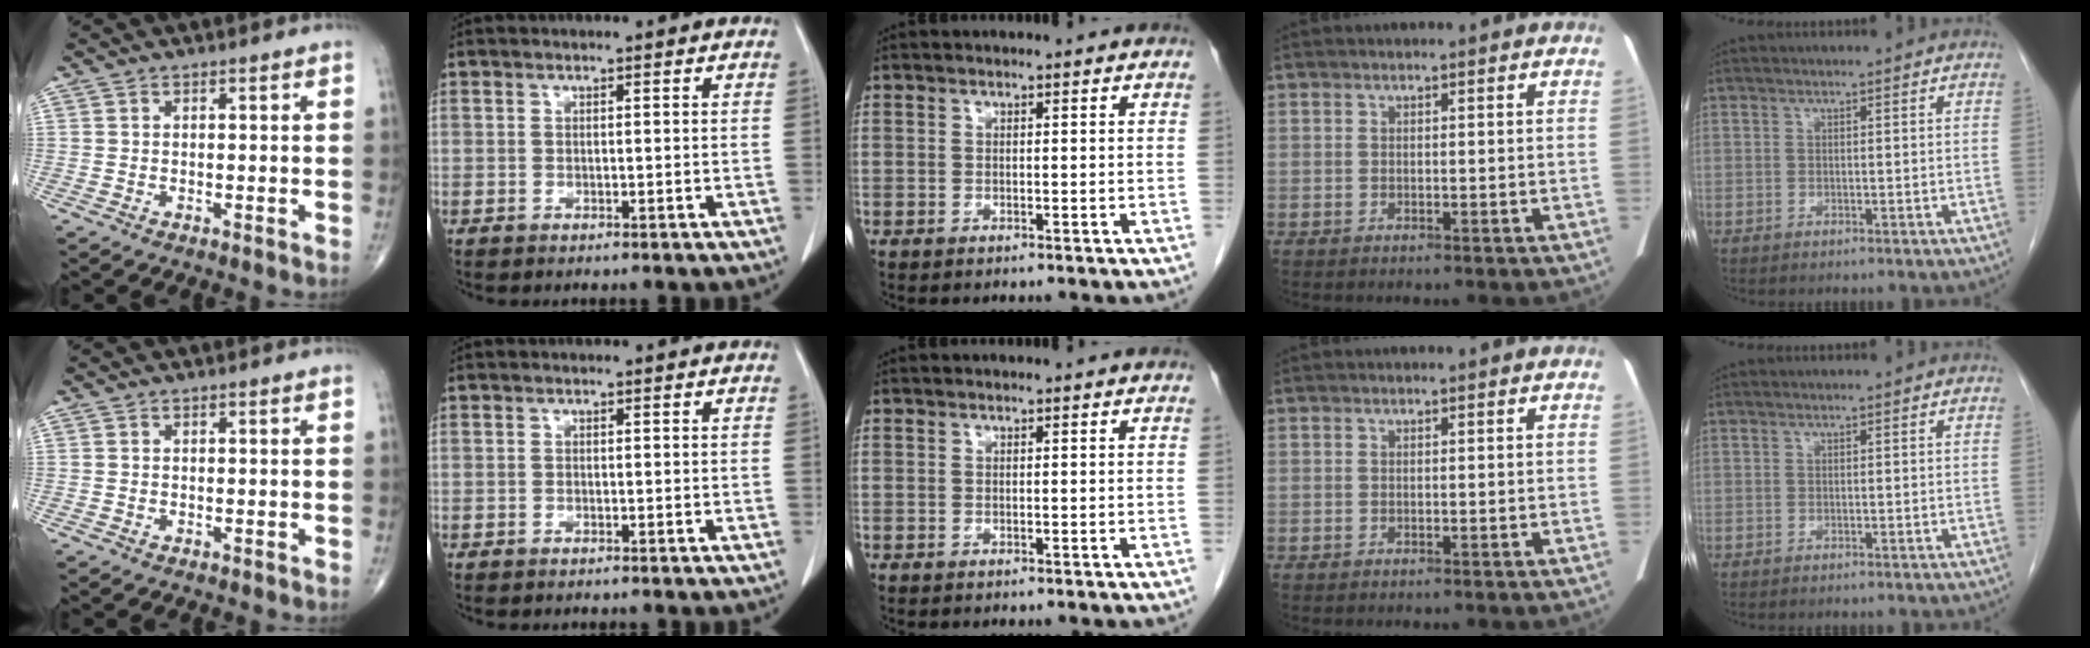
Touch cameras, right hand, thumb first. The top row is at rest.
{}